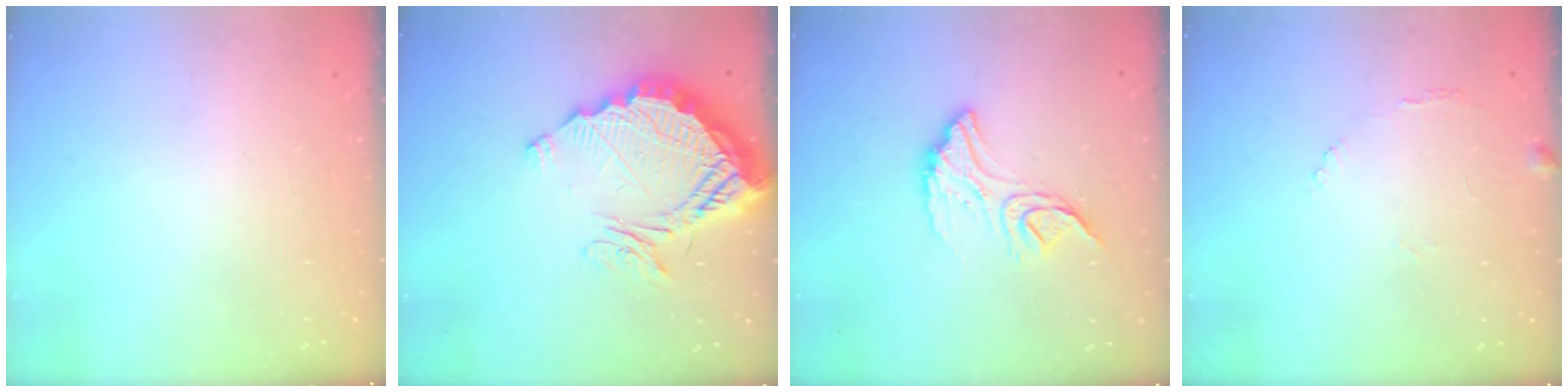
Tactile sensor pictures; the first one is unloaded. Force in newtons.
{"total": 15.2, "press": 15.2, "slide": 1.3}
{"total": 12.4, "press": 12.4, "slide": 0.7}
{"total": 7.1, "press": 7.1, "slide": 0.4}